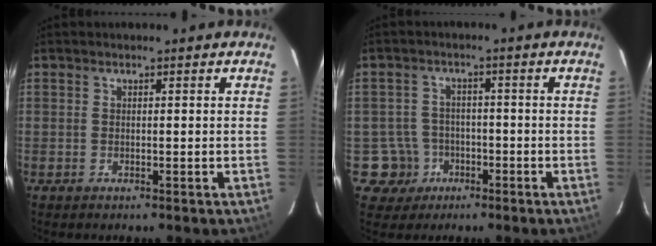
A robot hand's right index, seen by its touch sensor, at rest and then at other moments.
{"total": 5.8, "force": [-2.4, 5.3, 0.0], "torque": [-0.013, 0.025, -0.035]}